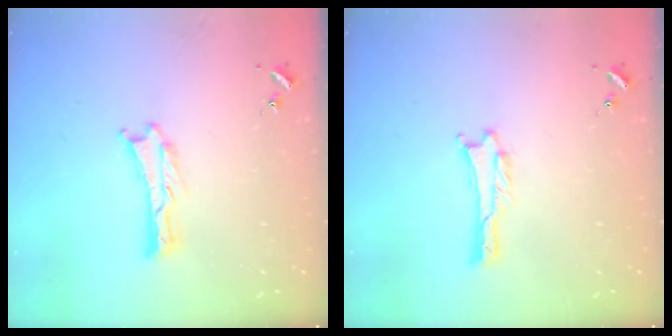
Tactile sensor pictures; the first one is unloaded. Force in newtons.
{"total": 0.6, "press": 0.6, "slide": 0.1}